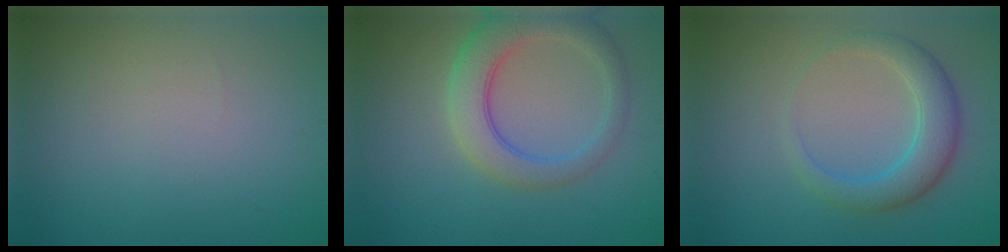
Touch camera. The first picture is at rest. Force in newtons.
{"total": 5.3, "press": 5.2, "slide": 0.4}
{"total": 4.2, "press": 4.2, "slide": 0.2}